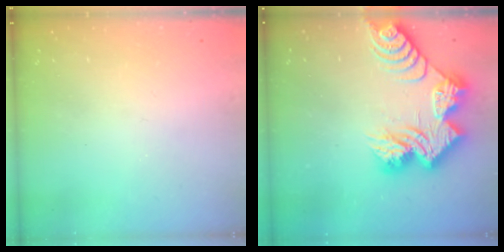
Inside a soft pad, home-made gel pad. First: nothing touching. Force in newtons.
{"total": 19.6, "press": 19.6, "slide": 1.4}